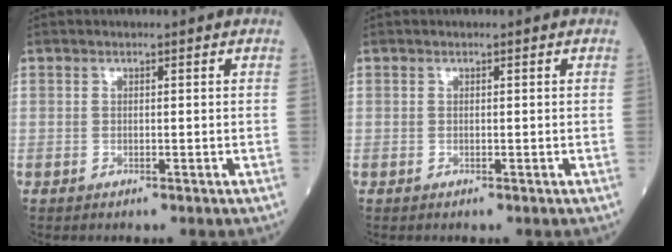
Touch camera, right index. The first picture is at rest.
{"total": 0.0}